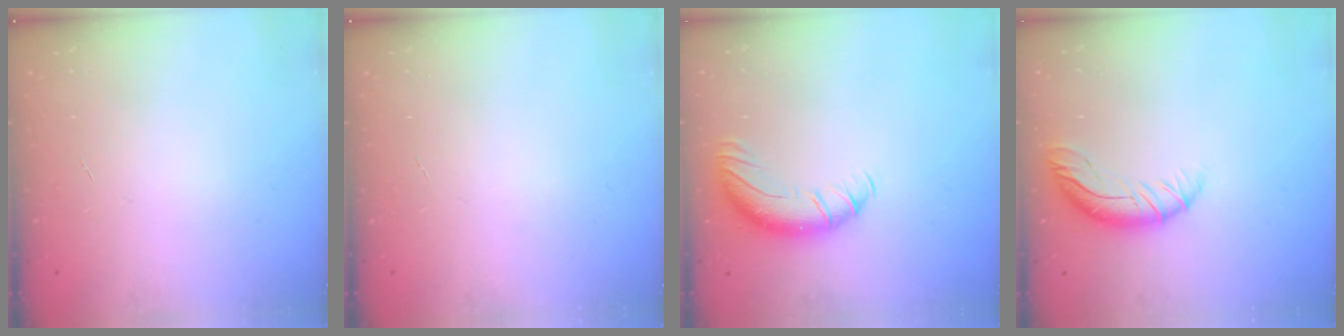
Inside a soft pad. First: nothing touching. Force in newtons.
{"total": 0.0}
{"total": 10.8, "press": 10.7, "slide": 1.8}
{"total": 9.4, "press": 9.2, "slide": 1.9}